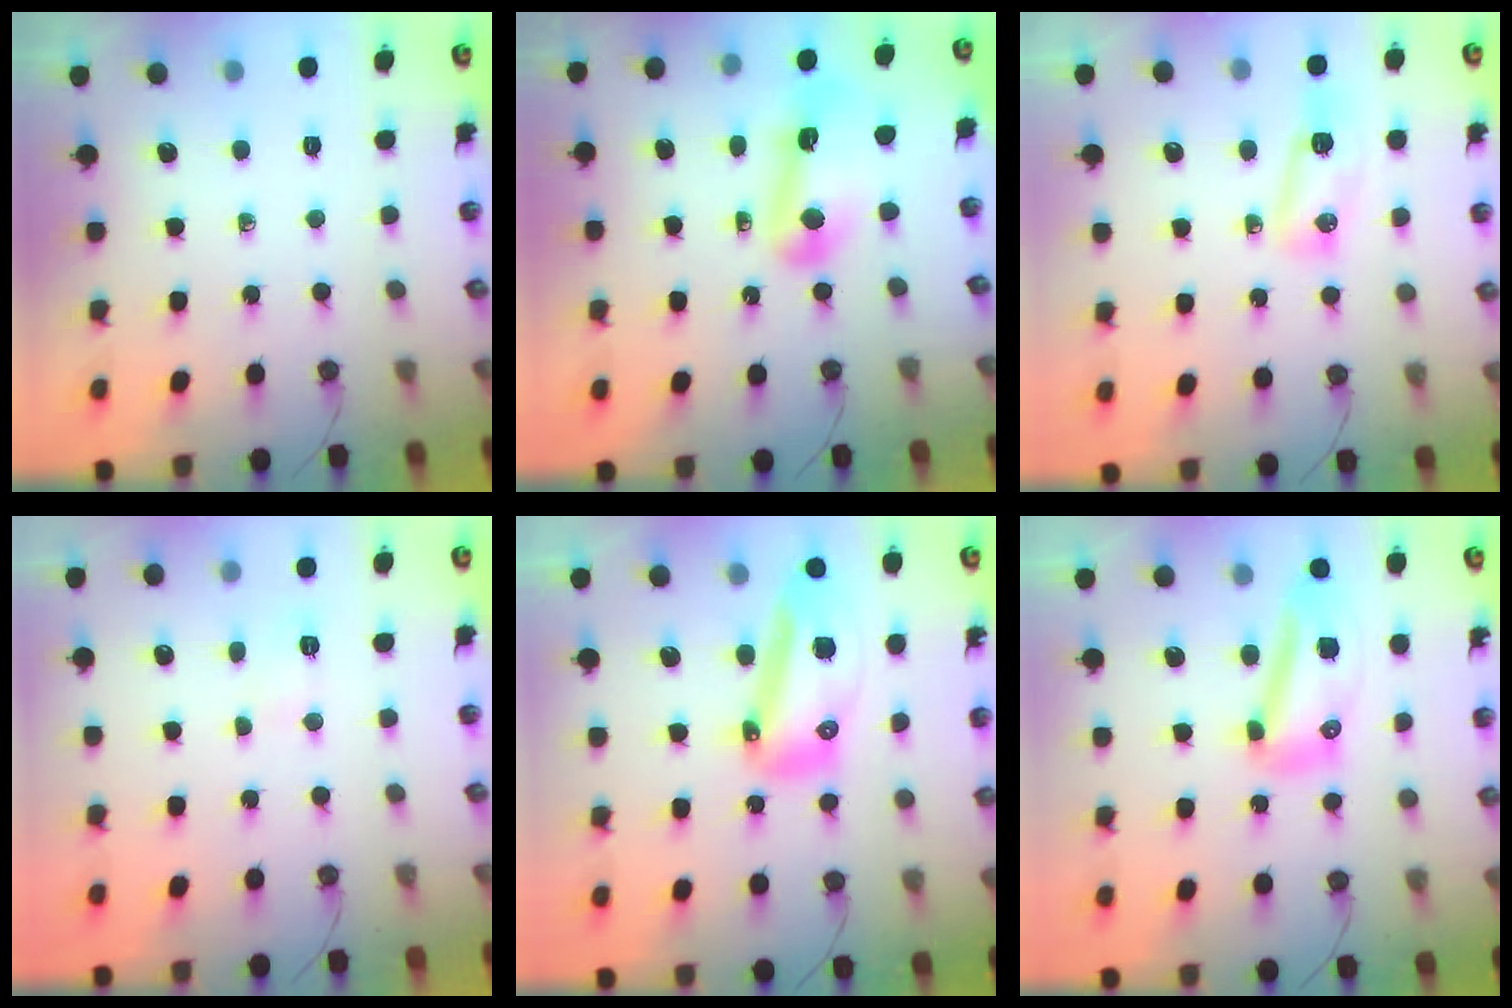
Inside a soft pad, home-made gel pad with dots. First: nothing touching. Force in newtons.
{"total": 13.2, "press": 13.2, "slide": 1.1}
{"total": 9.1, "press": 7.8, "slide": 4.8}
{"total": 3.9, "press": 3.9, "slide": 0.4}
{"total": 16.0, "press": 15.8, "slide": 2.3}
{"total": 11.9, "press": 11.9, "slide": 0.3}